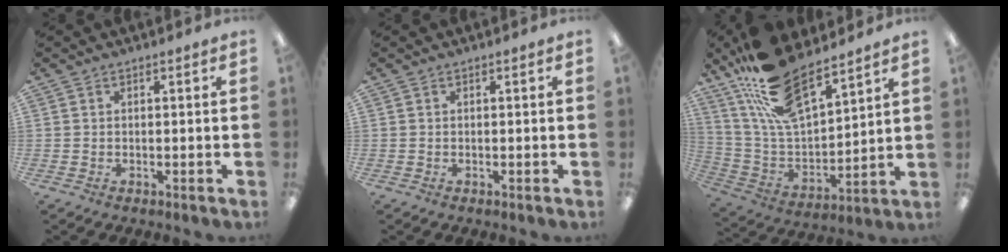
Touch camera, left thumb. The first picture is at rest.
{"total": 0.0}
{"total": 20.6, "force": [15.8, 7.8, 10.8], "torque": [-0.219, -0.084, 0.287]}